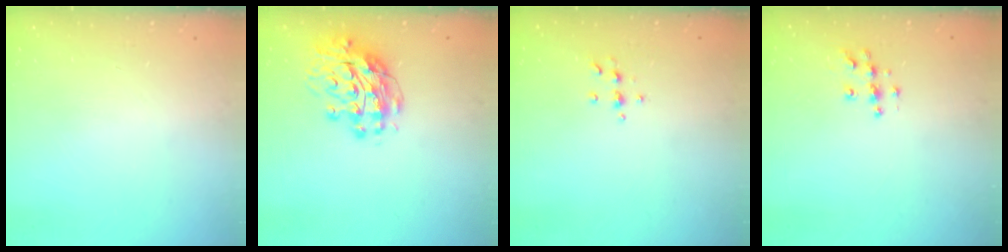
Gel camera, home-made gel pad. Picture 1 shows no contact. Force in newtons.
{"total": 13.7, "press": 13.6, "slide": 1.5}
{"total": 5.4, "press": 5.1, "slide": 1.7}
{"total": 7.6, "press": 7.6, "slide": 0.4}